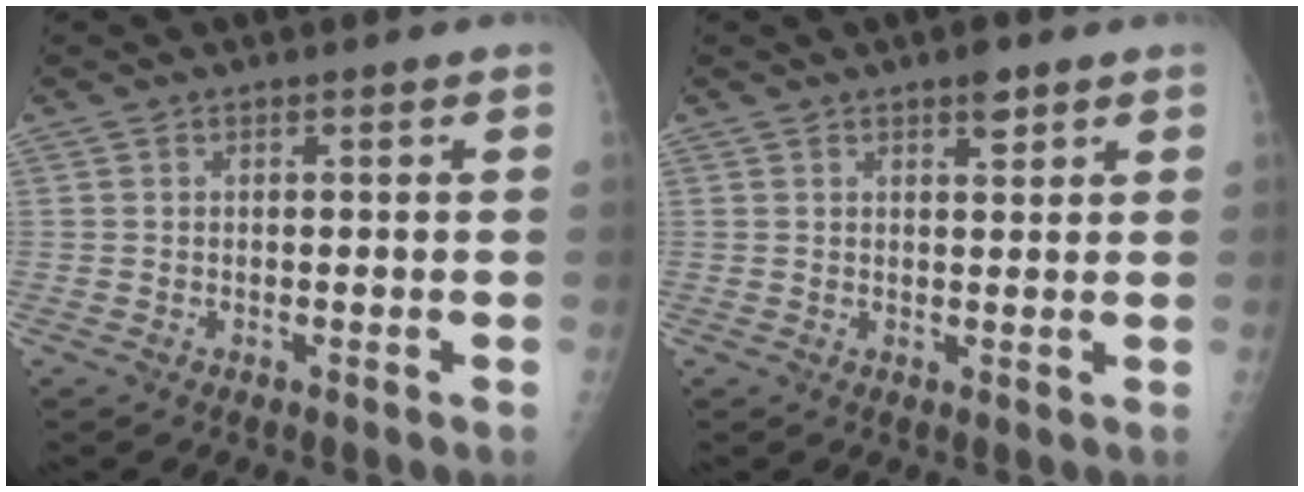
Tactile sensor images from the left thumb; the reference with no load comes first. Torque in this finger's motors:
{"motor_torque": [1.44, 0.89, 0.26, -0.05, 0.06]}